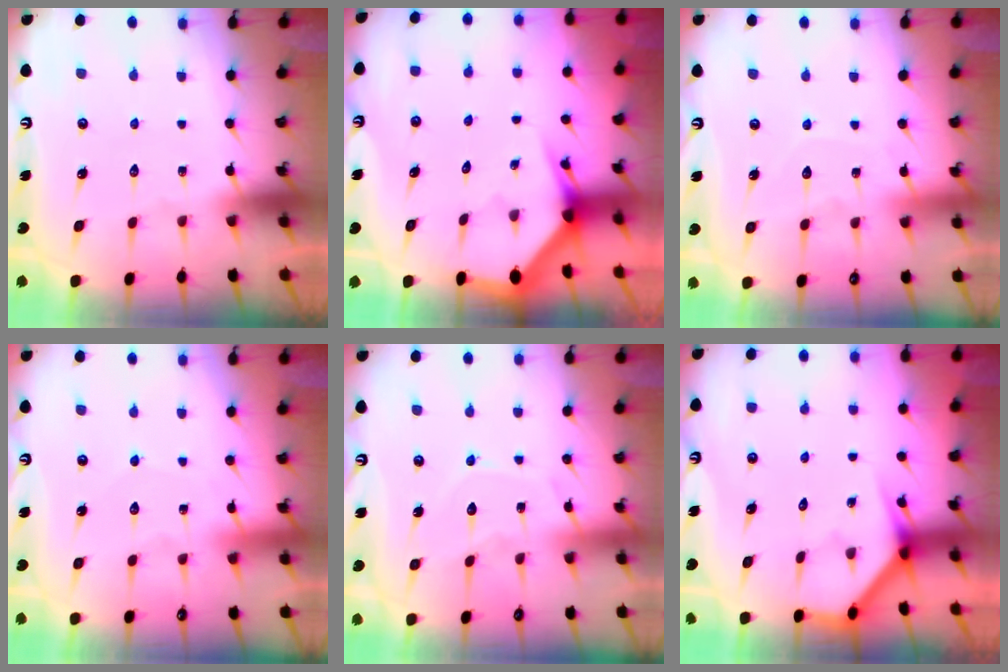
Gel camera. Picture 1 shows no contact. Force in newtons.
{"total": 2.9, "press": 2.9, "slide": 0.1}
{"total": 5.0, "press": 5.0, "slide": 0.5}
{"total": 3.0, "press": 2.9, "slide": 0.4}
{"total": 7.7, "press": 7.7, "slide": 0.7}
{"total": 3.8, "press": 3.7, "slide": 0.3}